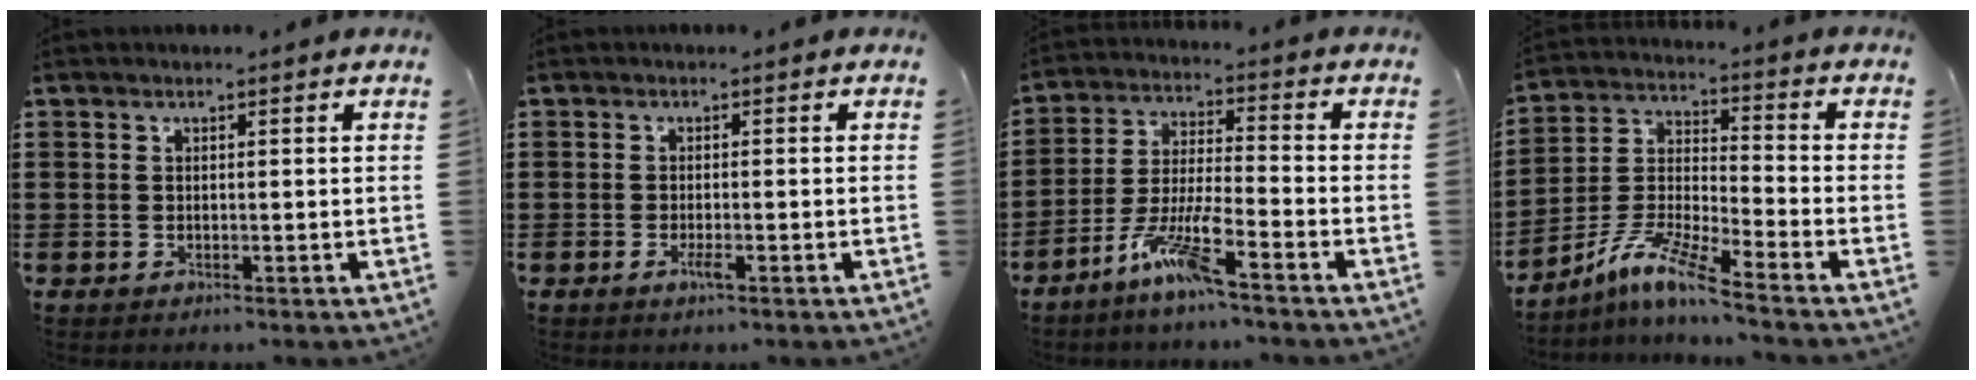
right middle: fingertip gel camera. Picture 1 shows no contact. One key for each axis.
{"total": 1.7, "fx": -0.8, "fy": 0.3, "fz": 1.4, "tx": -0.032, "ty": -0.003, "tz": -0.017}
{"total": 8.1, "fx": -5.7, "fy": 0.7, "fz": 5.6, "tx": -0.123, "ty": -0.009, "tz": -0.110}
{"total": 8.7, "fx": -7.1, "fy": 0.1, "fz": 5.1, "tx": -0.119, "ty": -0.013, "tz": -0.144}